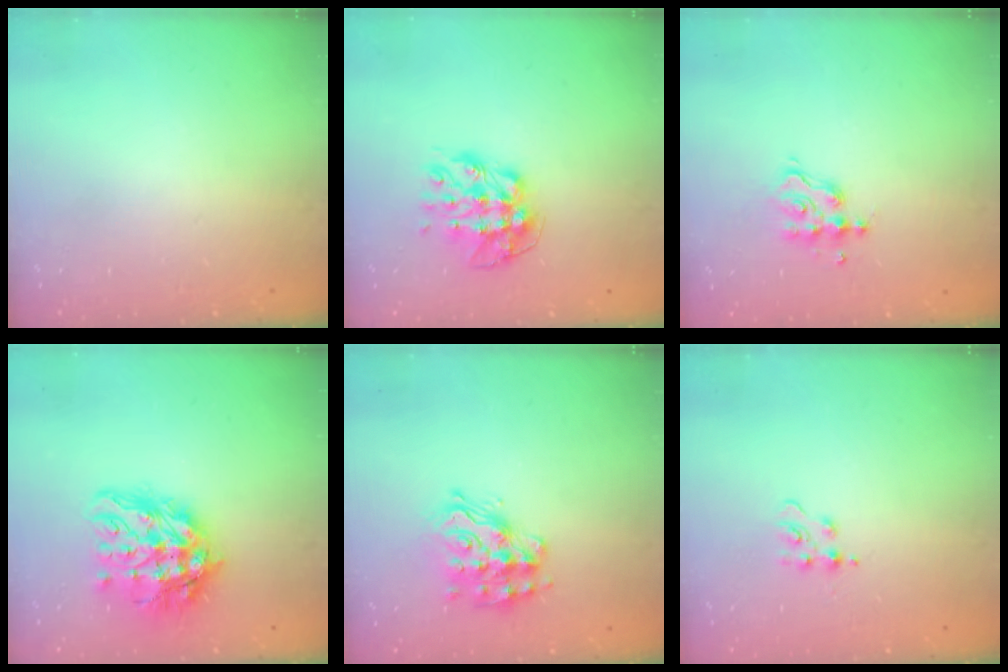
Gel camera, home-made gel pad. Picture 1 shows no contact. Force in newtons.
{"total": 11.7, "press": 11.6, "slide": 1.1}
{"total": 5.9, "press": 5.9, "slide": 0.3}
{"total": 16.4, "press": 16.4, "slide": 1.4}
{"total": 15.1, "press": 15.1, "slide": 0.9}
{"total": 4.5, "press": 4.5, "slide": 0.5}